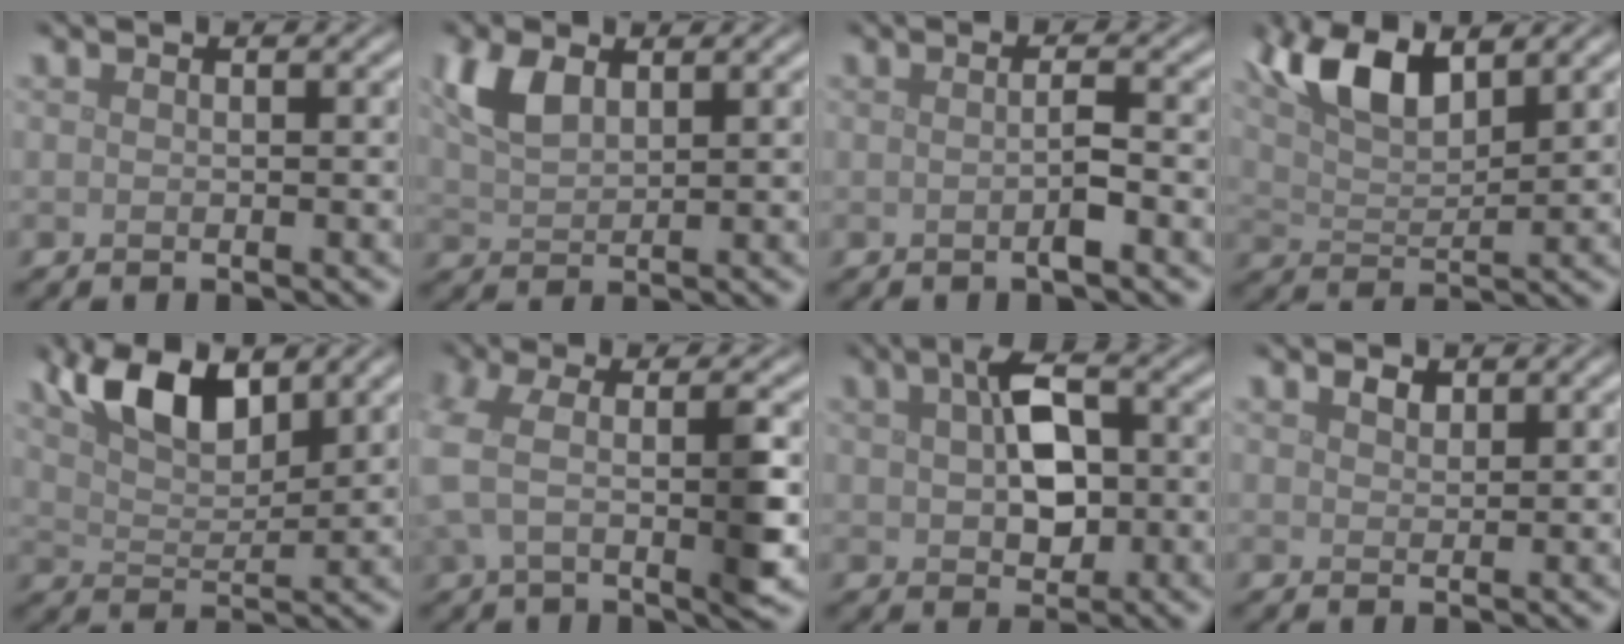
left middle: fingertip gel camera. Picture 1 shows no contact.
{"total": 3.7, "force": [1.9, 1.9, 2.5], "torque": [-0.065, 0.006, 0.040]}
{"total": 2.0, "force": [-0.3, 0.2, 1.9], "torque": [-0.034, 0.001, -0.008]}
{"total": 6.7, "force": [4.1, 2.5, 4.7], "torque": [-0.098, 0.012, 0.075]}
{"total": 6.5, "force": [4.2, 2.6, 4.2], "torque": [-0.083, 0.007, 0.075]}
{"total": 6.3, "force": [-0.6, 2.2, 5.9], "torque": [-0.128, -0.006, -0.016]}
{"total": 5.4, "force": [0.6, 3.2, 4.4], "torque": [-0.080, 0.010, 0.010]}
{"total": 1.0, "force": [0.8, 0.5, 0.3], "torque": [-0.008, 0.000, 0.016]}